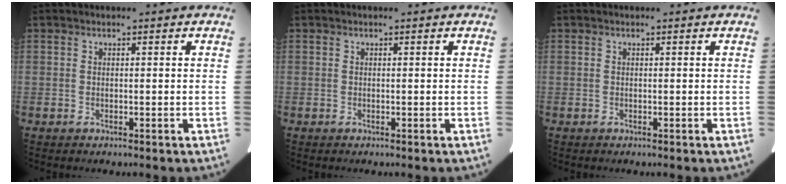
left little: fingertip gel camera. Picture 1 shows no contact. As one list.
[{"total": 0.0}, {"total": 0.0}]